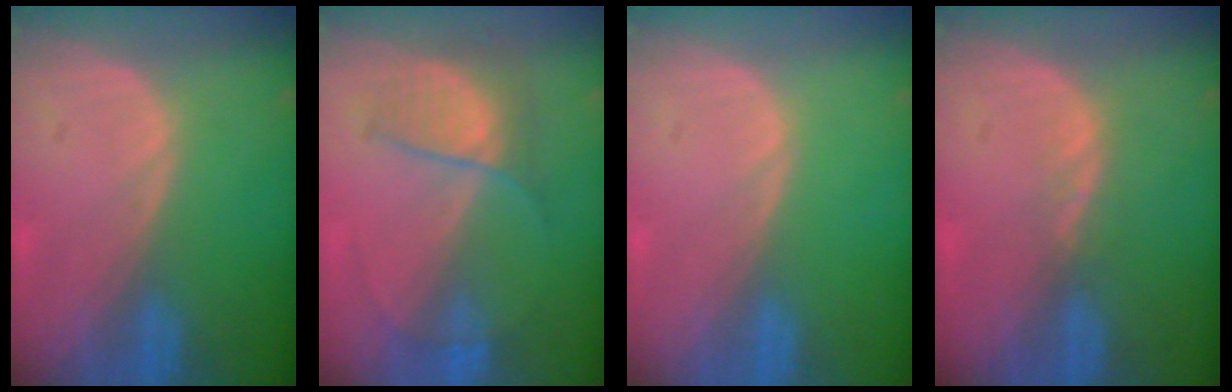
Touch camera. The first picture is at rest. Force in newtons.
{"total": 5.8, "press": 5.7, "slide": 1.4}
{"total": 0.0}
{"total": 1.5, "press": 1.2, "slide": 0.8}